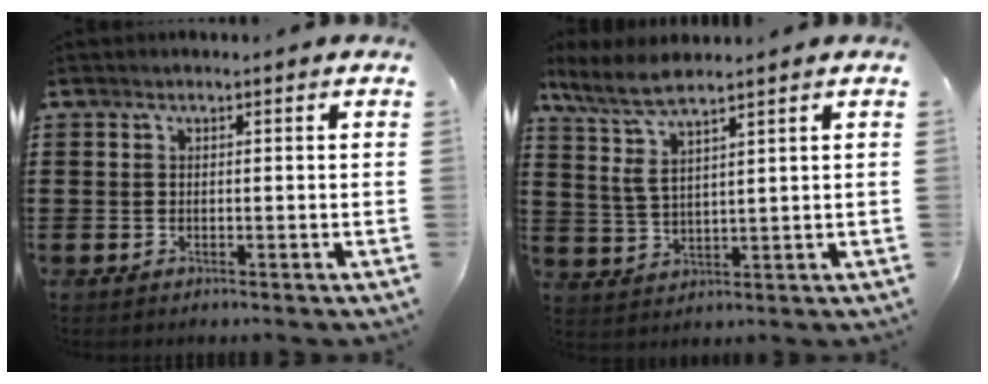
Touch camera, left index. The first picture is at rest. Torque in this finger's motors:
{"motor_torque": [0.43, -0.37, 0.27, 0.17]}